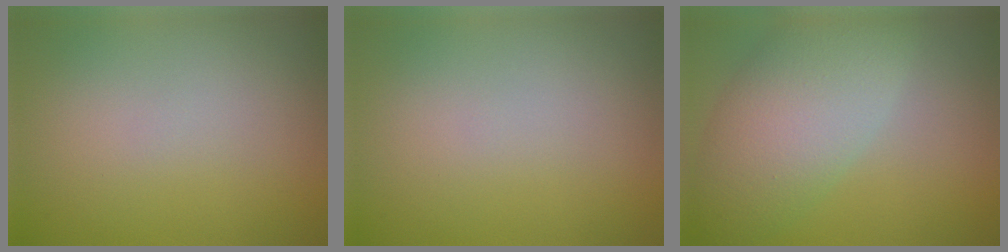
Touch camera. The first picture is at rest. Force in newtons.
{"total": 0.0}
{"total": 7.3, "press": 7.3, "slide": 0.5}